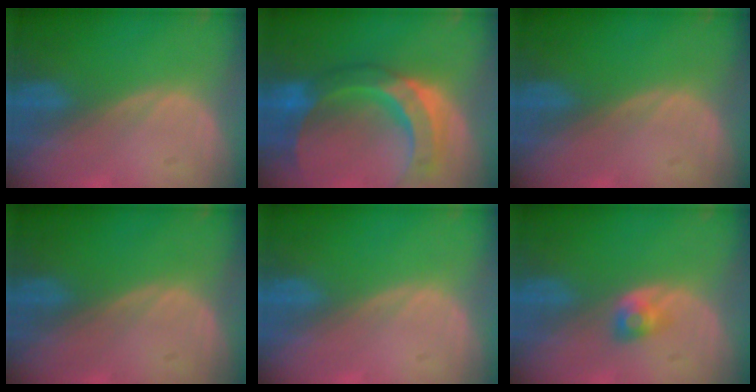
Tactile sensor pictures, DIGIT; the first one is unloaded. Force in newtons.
{"total": 11.6, "press": 9.8, "slide": 6.2}
{"total": 0.0}
{"total": 0.0}
{"total": 0.0}
{"total": 2.7, "press": 2.4, "slide": 1.2}